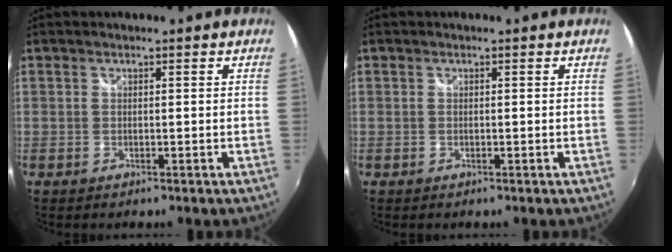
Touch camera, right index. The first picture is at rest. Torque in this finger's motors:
{"motor_torque": [-0.16, 0.12, -0.02, 0.00]}